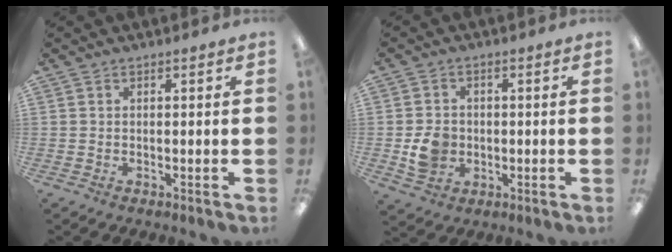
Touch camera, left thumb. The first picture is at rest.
{"total": 6.5, "force": [-0.9, 5.6, 3.1], "torque": [-0.054, 0.006, -0.014]}